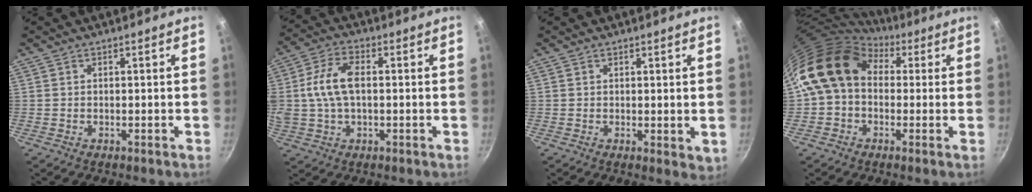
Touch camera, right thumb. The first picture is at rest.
{"total": 10.2, "force": [0.7, 5.7, 8.4], "torque": [-0.169, 0.019, 0.005]}
{"total": 2.6, "force": [1.0, 1.4, 1.9], "torque": [-0.024, -0.004, 0.016]}
{"total": 13.4, "force": [2.8, 10.3, 8.1], "torque": [-0.114, 0.023, 0.030]}